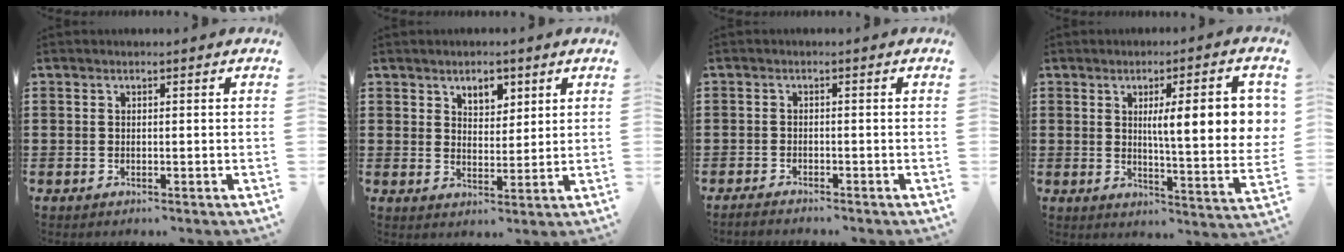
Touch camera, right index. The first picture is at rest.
{"total": 3.9, "force": [2.7, 2.3, 1.7], "torque": [-0.025, 0.004, 0.047]}
{"total": 1.4, "force": [-1.4, 0.1, 0.0], "torque": [-0.004, 0.004, -0.029]}
{"total": 10.6, "force": [2.5, 1.7, 10.1], "torque": [-0.164, 0.000, 0.034]}